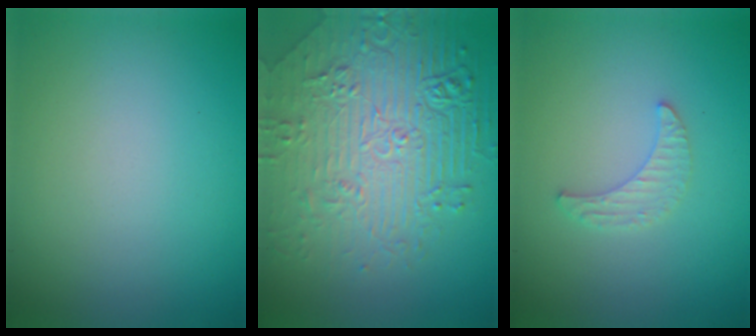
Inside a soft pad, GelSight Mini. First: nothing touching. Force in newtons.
{"total": 8.0, "press": 6.1, "slide": 5.1}
{"total": 1.6, "press": 1.5, "slide": 0.4}